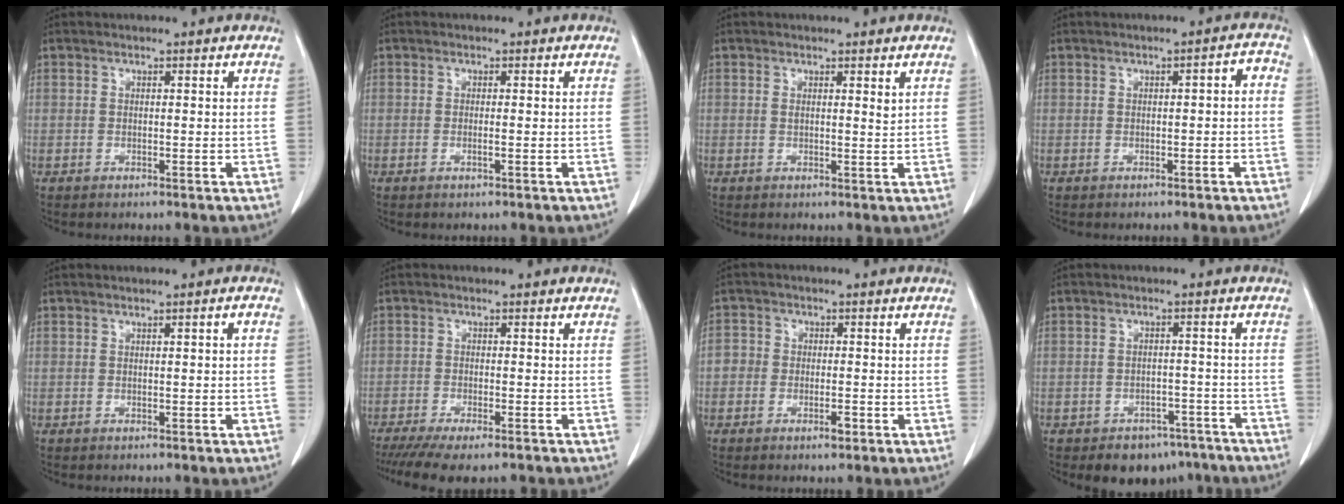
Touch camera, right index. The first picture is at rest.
{"total": 0.6, "force": [-0.1, -0.1, 0.6], "torque": [-0.011, 0.001, 0.000]}
{"total": 1.2, "force": [0.7, 0.2, 0.9], "torque": [-0.018, -0.004, 0.013]}
{"total": 2.1, "force": [-0.3, 0.7, 1.9], "torque": [-0.021, 0.013, -0.006]}
{"total": 0.8, "force": [0.0, 0.1, 0.8], "torque": [-0.013, 0.001, 0.001]}
{"total": 10.8, "force": [-8.7, 2.2, 5.9], "torque": [-0.083, -0.013, -0.129]}
{"total": 3.5, "force": [-1.4, 2.6, 2.0], "torque": [-0.019, 0.007, -0.025]}
{"total": 8.0, "force": [-6.0, 4.7, 2.2], "torque": [-0.006, 0.013, -0.078]}